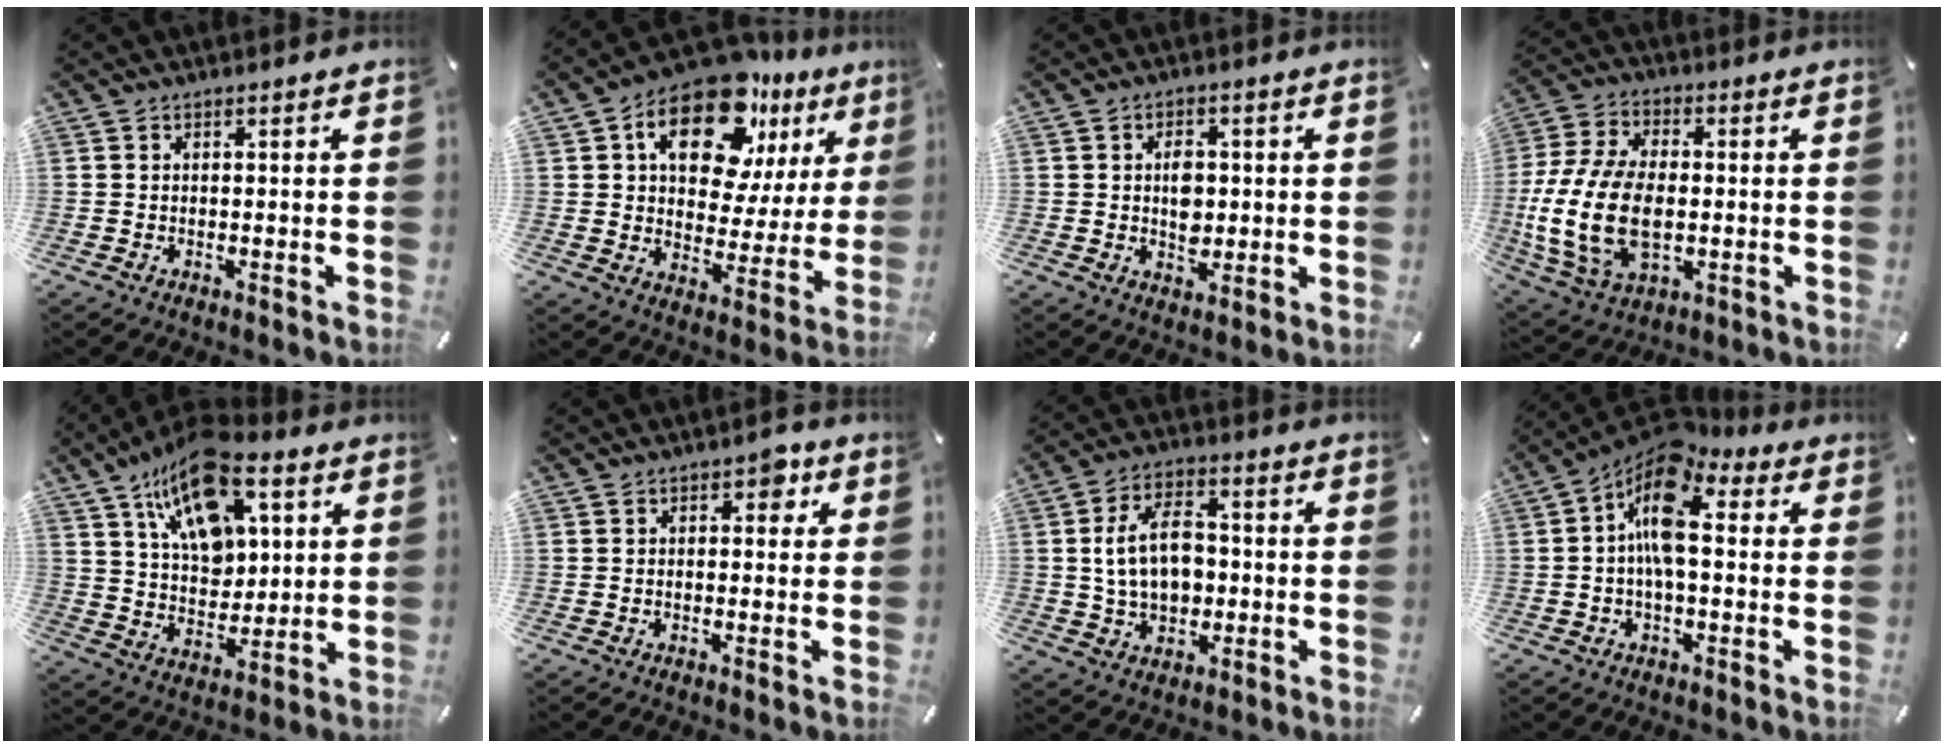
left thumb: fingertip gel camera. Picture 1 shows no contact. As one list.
[{"total": 17.9, "force": [10.5, 9.9, 10.5], "torque": [-0.165, -0.058, 0.181]}, {"total": 5.8, "force": [0.0, 4.5, 3.8], "torque": [-0.040, -0.002, -0.003]}, {"total": 17.6, "force": [-2.4, 11.3, 13.3], "torque": [-0.302, -0.005, -0.043]}, {"total": 16.8, "force": [9.1, 10.1, 9.8], "torque": [-0.168, -0.036, 0.167]}, {"total": 3.2, "force": [1.1, 2.1, 2.2], "torque": [-0.016, -0.003, 0.008]}, {"total": 11.9, "force": [0.2, 8.4, 8.3], "torque": [-0.150, 0.013, 0.006]}, {"total": 12.7, "force": [2.4, 6.2, 10.8], "torque": [-0.200, -0.025, 0.041]}]